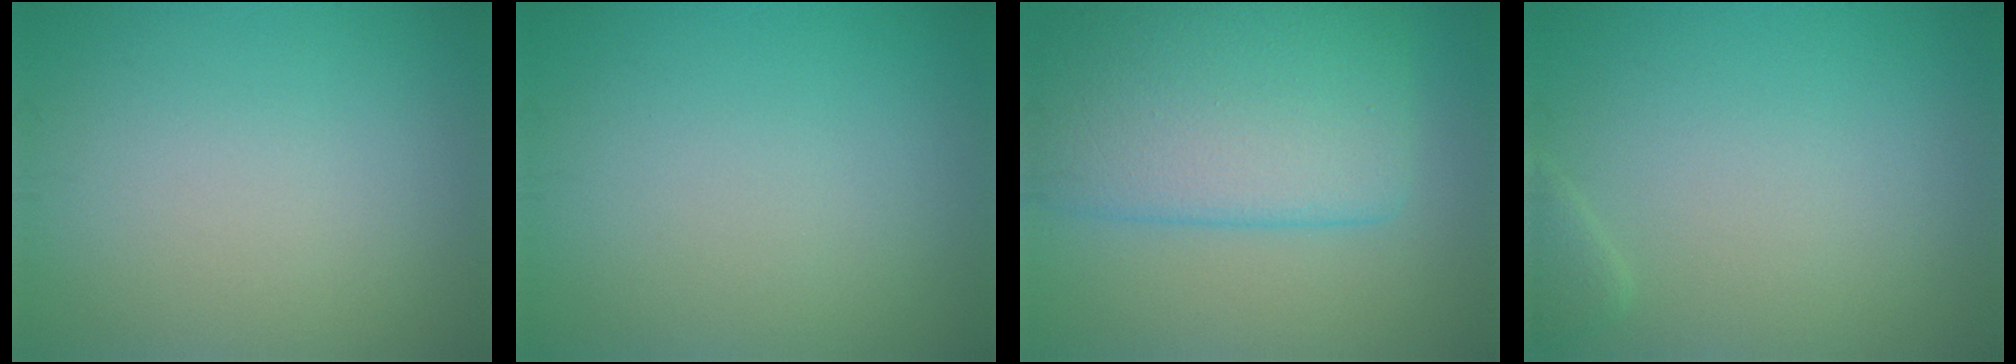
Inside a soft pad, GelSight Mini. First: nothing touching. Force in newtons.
{"total": 0.0}
{"total": 9.1, "press": 9.1, "slide": 0.5}
{"total": 0.9, "press": 0.9, "slide": 0.1}